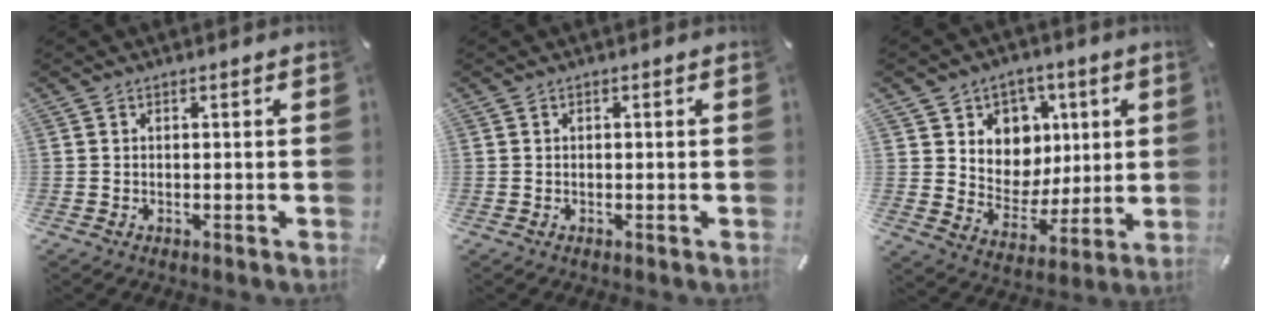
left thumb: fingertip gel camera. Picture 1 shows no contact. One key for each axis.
{"total": 0.0}
{"total": 10.3, "fx": 3.1, "fy": 9.7, "fz": 1.0, "tx": -0.017, "ty": -0.041, "tz": 0.067}